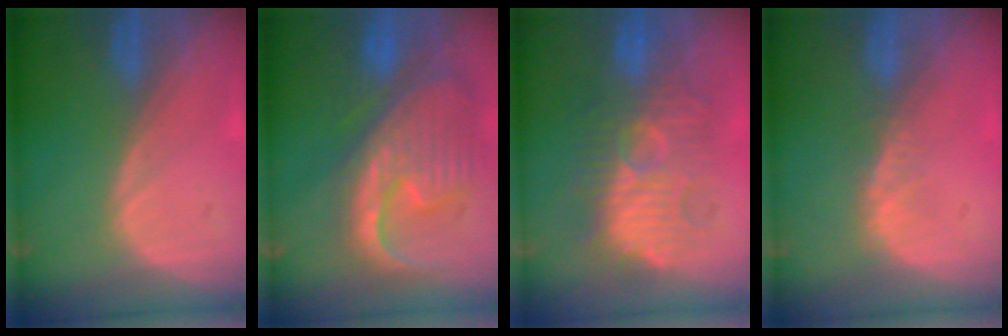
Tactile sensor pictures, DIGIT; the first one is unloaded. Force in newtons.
{"total": 12.8, "press": 10.9, "slide": 6.6}
{"total": 9.9, "press": 9.9, "slide": 0.3}
{"total": 2.1, "press": 1.5, "slide": 1.4}